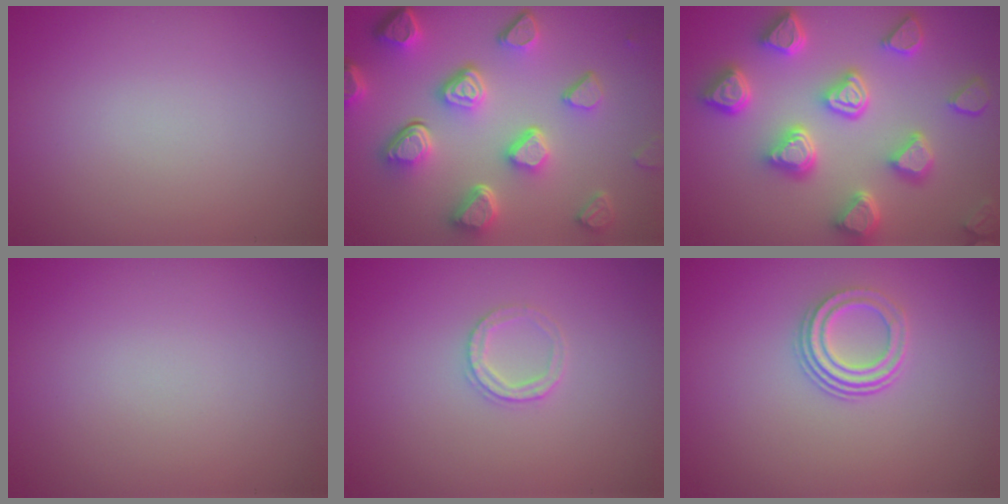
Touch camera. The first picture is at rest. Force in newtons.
{"total": 7.7, "press": 5.6, "slide": 5.3}
{"total": 6.6, "press": 6.0, "slide": 2.7}
{"total": 0.0}
{"total": 1.6, "press": 1.6, "slide": 0.2}
{"total": 3.0, "press": 2.2, "slide": 2.0}